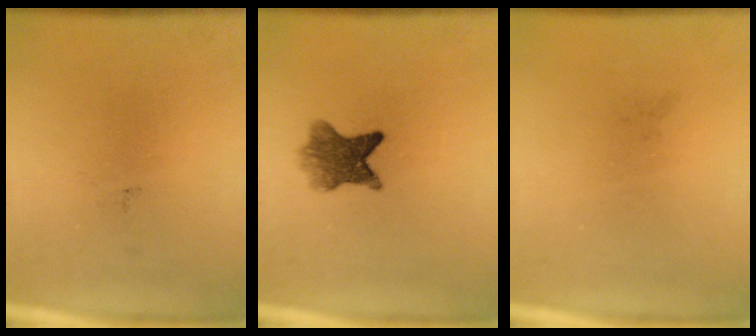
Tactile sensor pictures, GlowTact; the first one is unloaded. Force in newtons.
{"total": 6.0}
{"total": 0.0}